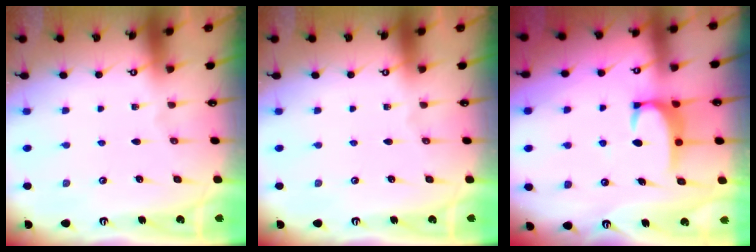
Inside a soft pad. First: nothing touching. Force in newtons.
{"total": 0.0}
{"total": 2.7, "press": 2.7, "slide": 0.3}